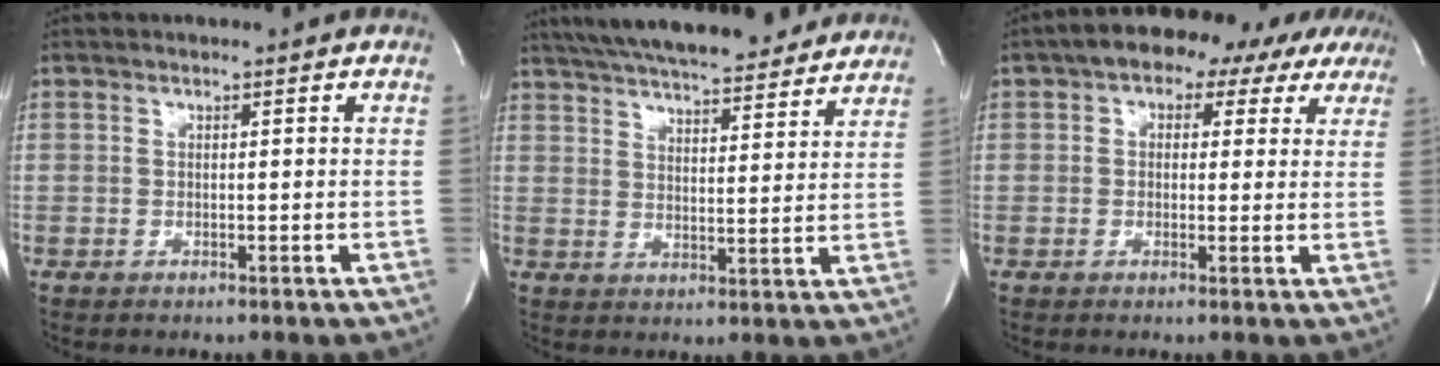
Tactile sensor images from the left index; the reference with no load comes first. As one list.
[{"total": 23.7, "force": [20.9, 4.6, 10.3], "torque": [-0.179, 0.019, 0.283]}, {"total": 9.1, "force": [5.3, 5.5, 5.0], "torque": [-0.053, 0.032, 0.056]}]